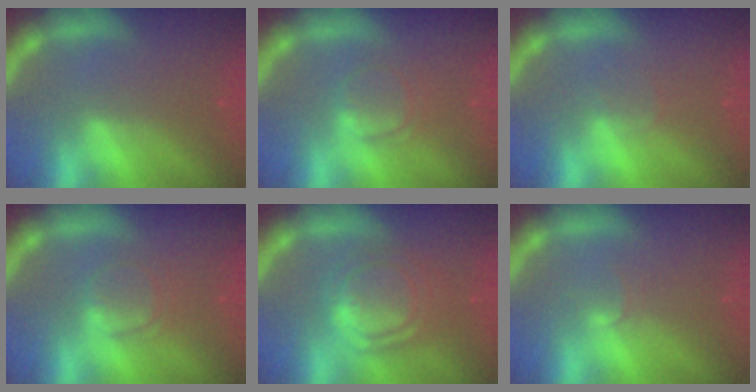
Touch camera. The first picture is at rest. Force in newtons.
{"total": 3.0}
{"total": 1.0}
{"total": 3.0}
{"total": 7.0}
{"total": 1.0}